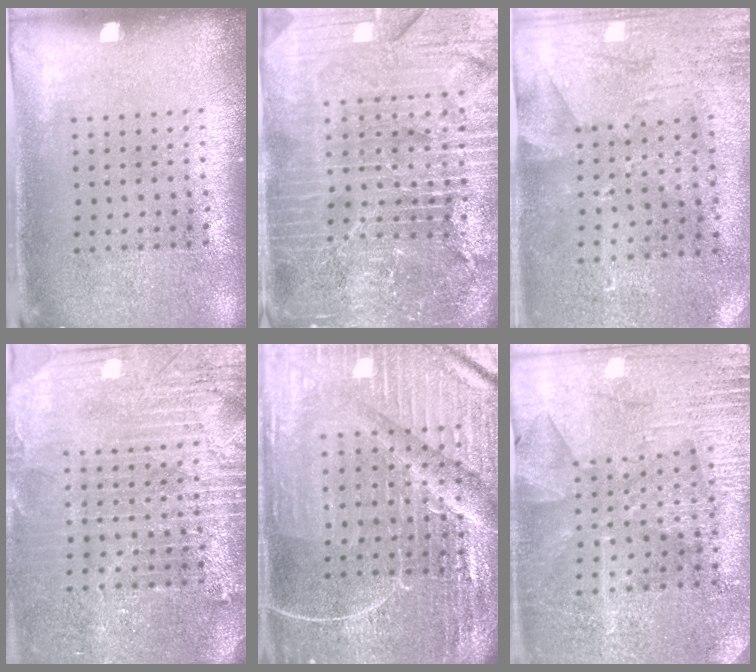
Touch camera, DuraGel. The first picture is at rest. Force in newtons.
{"total": 6.2, "press": 5.5, "slide": 2.9}
{"total": 2.8, "press": 2.3, "slide": 1.6}
{"total": 3.7, "press": 3.4, "slide": 1.3}
{"total": 5.3, "press": 4.9, "slide": 1.9}
{"total": 2.9, "press": 2.8, "slide": 0.5}